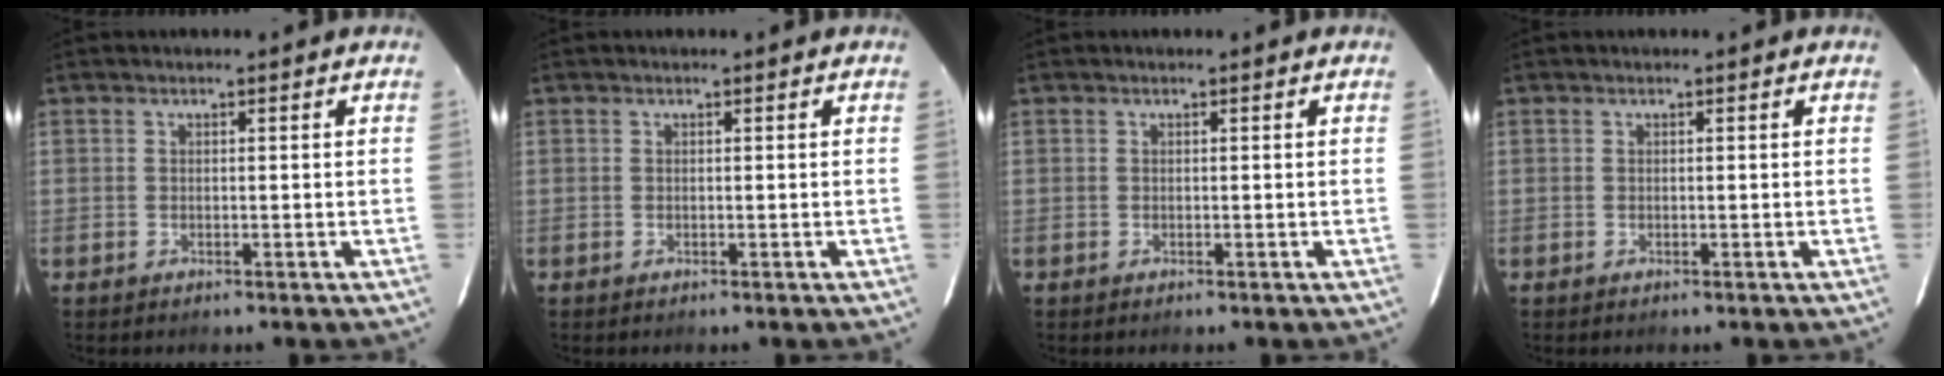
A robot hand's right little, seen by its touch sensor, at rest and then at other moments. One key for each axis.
{"total": 0.0}
{"total": 0.0}
{"total": 0.0}